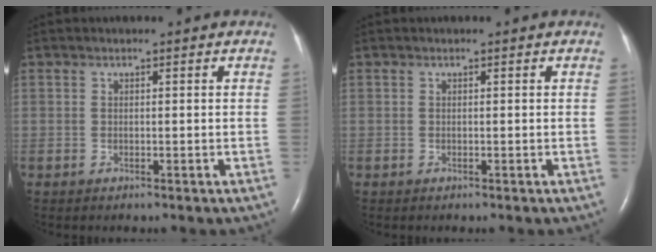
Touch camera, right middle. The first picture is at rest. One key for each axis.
{"total": 0.0}